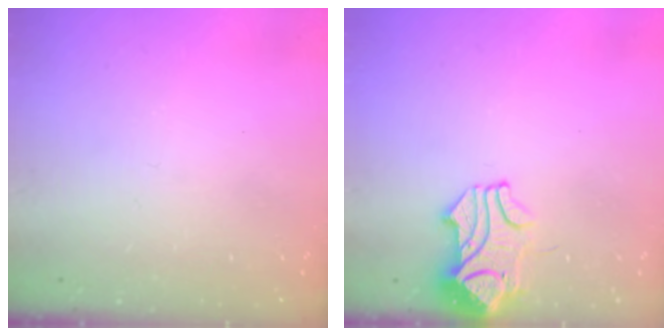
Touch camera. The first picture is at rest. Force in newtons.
{"total": 5.8, "press": 5.8, "slide": 0.6}